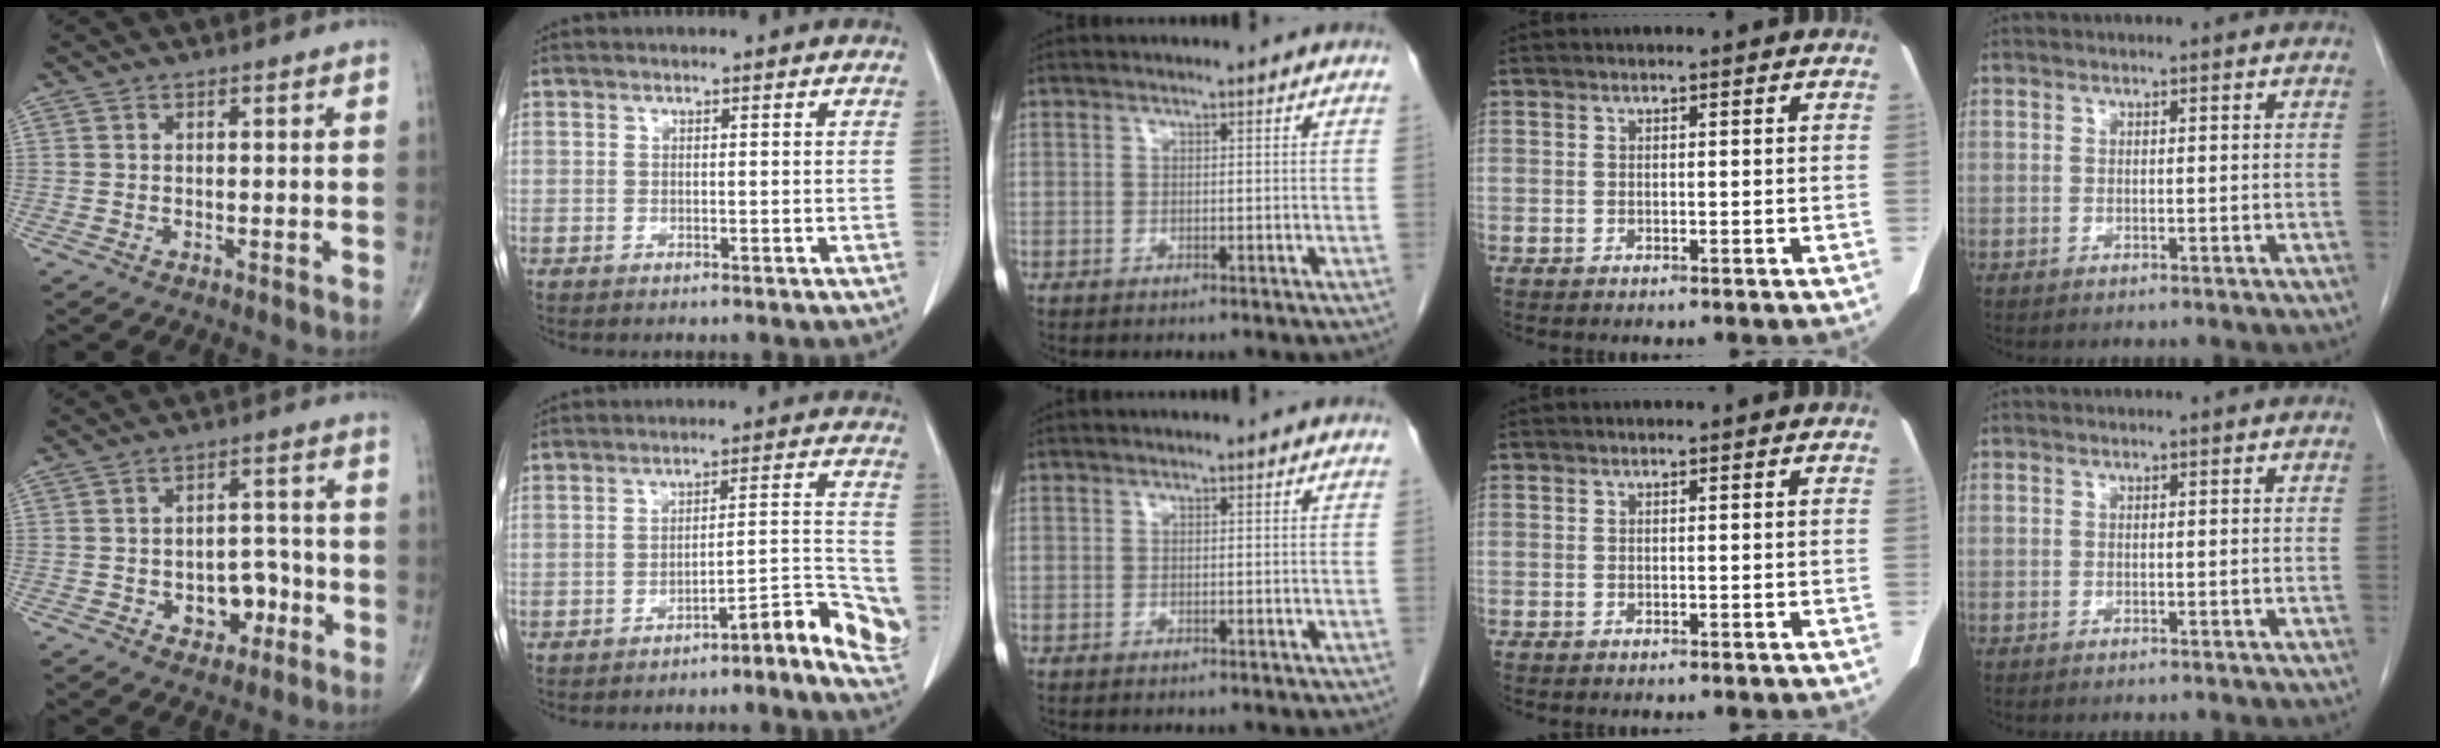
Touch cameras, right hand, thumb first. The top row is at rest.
{"thumb": {"total": 7.0, "force": [-2.3, 4.9, 4.4], "torque": [-0.027, 0.028, -0.028]}, "index": {"total": 7.9, "force": [-4.2, 0.8, 6.7], "torque": [-0.065, 0.016, -0.058]}}